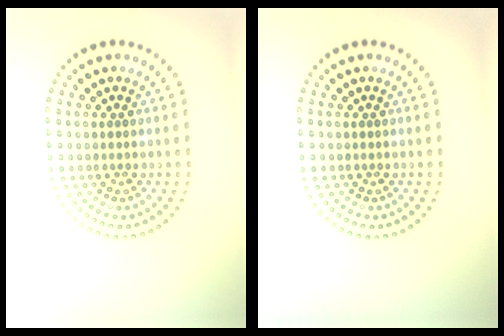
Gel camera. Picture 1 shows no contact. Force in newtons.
{"total": 0.0}